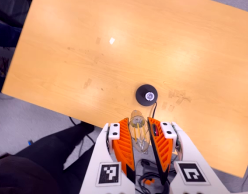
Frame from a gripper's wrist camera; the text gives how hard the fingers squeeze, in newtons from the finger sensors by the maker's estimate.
{"total": 17.2, "left": 18.9, "right": 15.5}